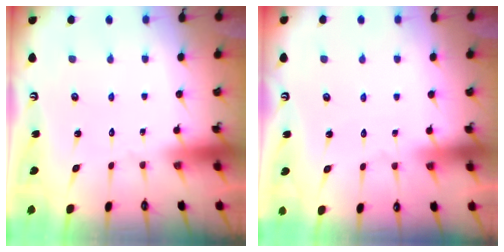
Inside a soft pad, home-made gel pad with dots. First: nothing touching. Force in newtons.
{"total": 3.4, "press": 3.4, "slide": 0.4}